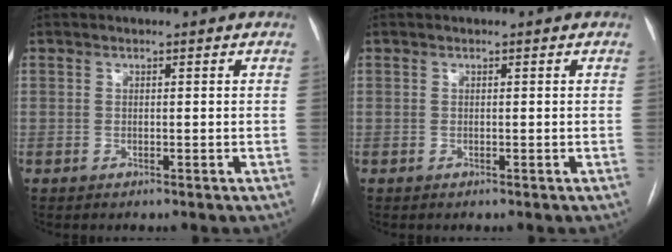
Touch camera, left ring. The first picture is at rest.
{"total": 0.0}